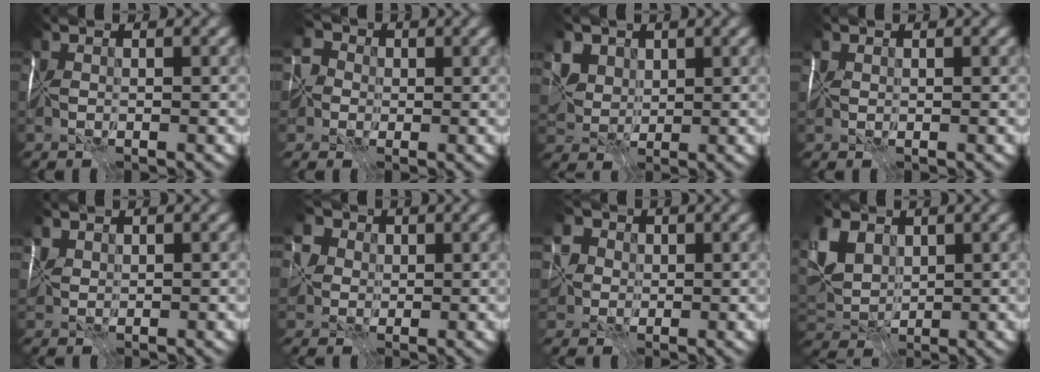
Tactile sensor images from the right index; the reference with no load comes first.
{"total": 4.5, "force": [-0.7, 4.0, 1.9], "torque": [-0.023, 0.007, -0.035]}
{"total": 4.4, "force": [2.6, 3.0, 1.9], "torque": [-0.046, 0.007, 0.046]}
{"total": 0.7, "force": [0.7, -0.1, -0.3], "torque": [0.010, 0.004, 0.012]}
{"total": 1.2, "force": [1.1, 0.1, -0.3], "torque": [0.011, 0.001, 0.023]}
{"total": 4.3, "force": [1.5, 3.6, 1.8], "torque": [-0.032, 0.016, 0.012]}
{"total": 5.7, "force": [1.6, 4.7, 2.8], "torque": [-0.048, 0.018, 0.010]}
{"total": 4.9, "force": [2.3, 3.3, 2.9], "torque": [-0.076, 0.005, 0.043]}